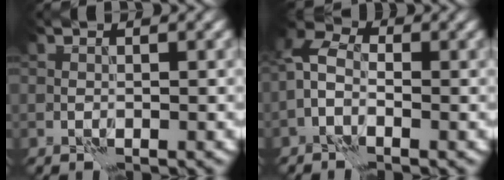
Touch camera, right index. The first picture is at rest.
{"total": 2.8, "force": [-1.0, 1.7, 2.0], "torque": [-0.042, 0.012, -0.034]}